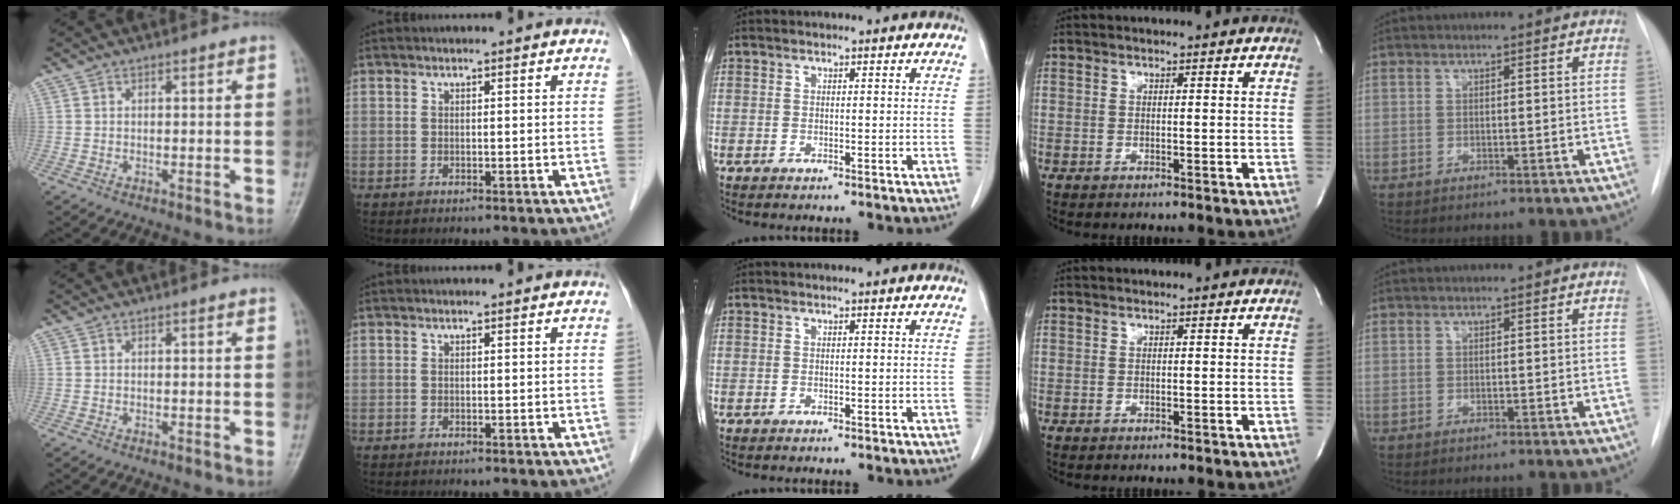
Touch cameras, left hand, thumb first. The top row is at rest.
{}